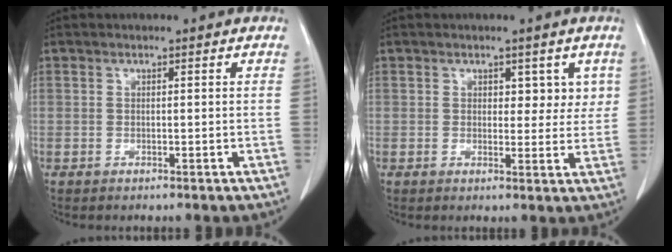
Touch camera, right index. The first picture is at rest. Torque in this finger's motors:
{"motor_torque": [0.02, 0.00, 0.03, -0.01]}